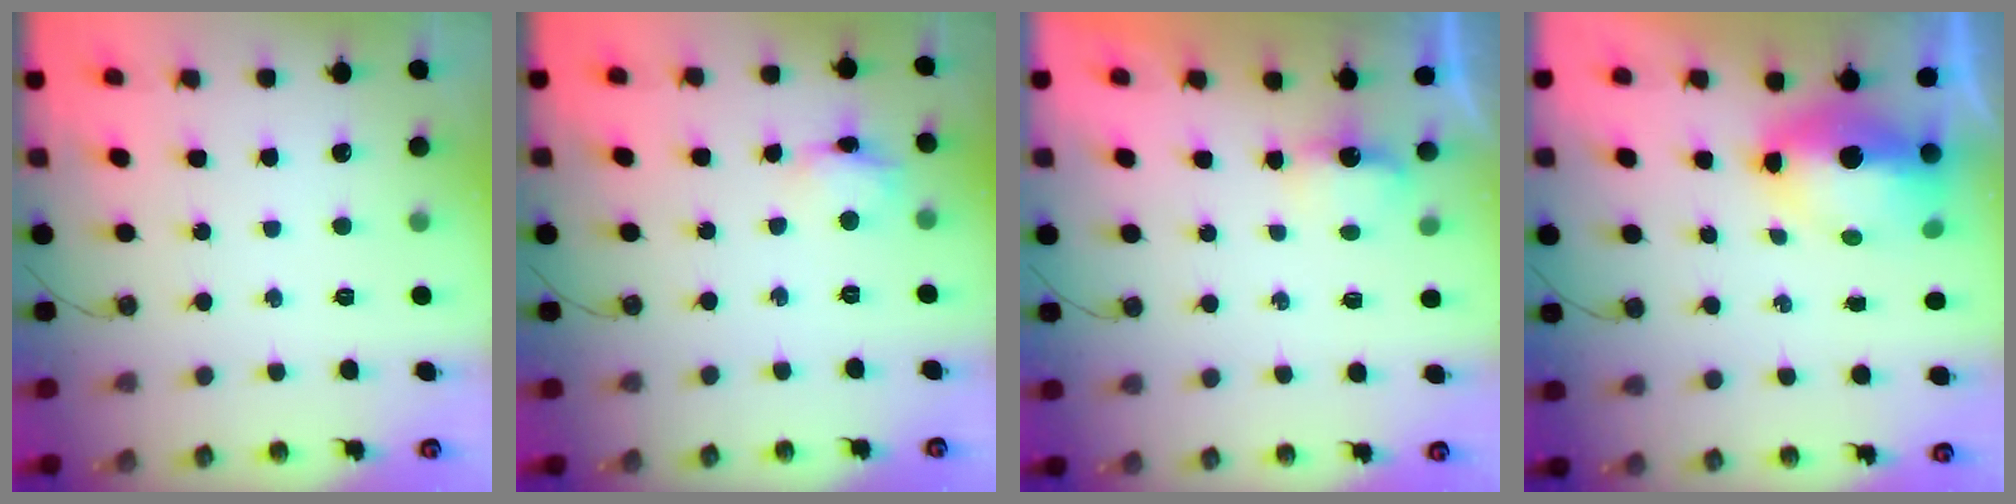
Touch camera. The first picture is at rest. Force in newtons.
{"total": 7.4, "press": 7.4, "slide": 0.6}
{"total": 3.2, "press": 3.2, "slide": 0.5}
{"total": 9.5, "press": 9.5, "slide": 1.0}